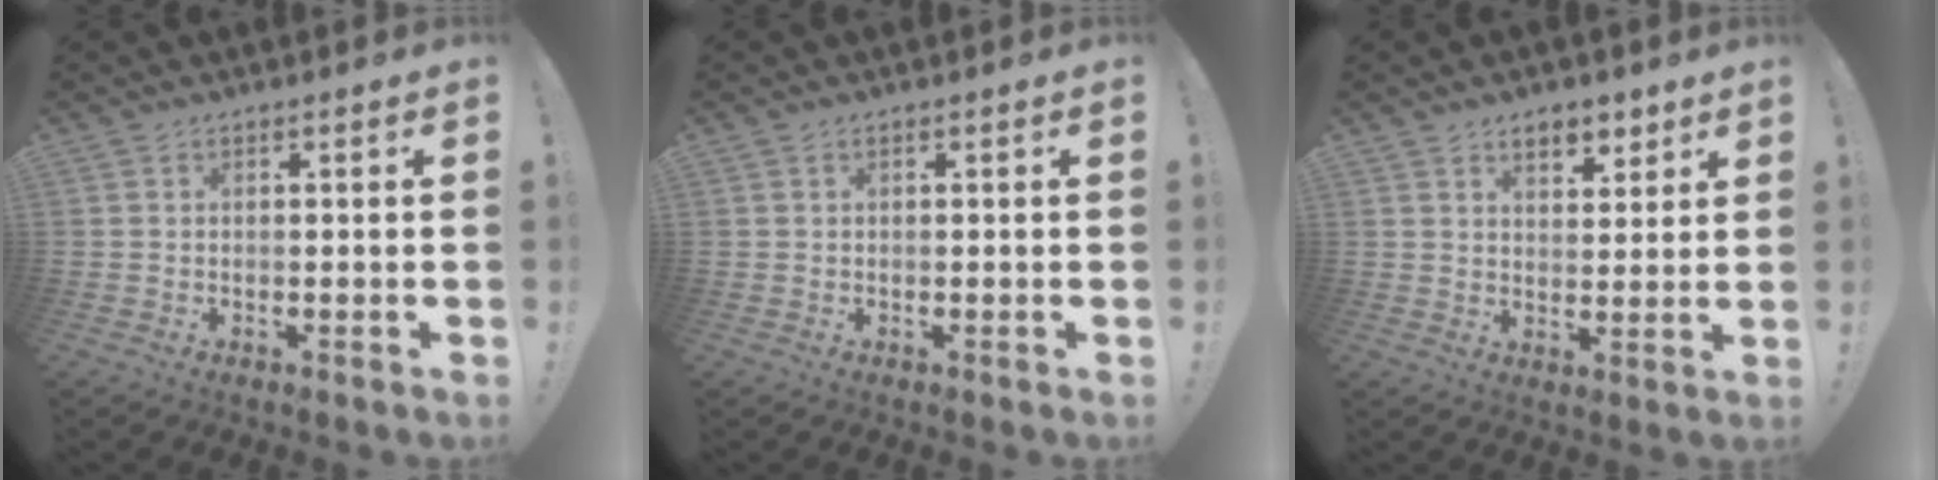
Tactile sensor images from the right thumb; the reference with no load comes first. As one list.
[{"total": 0.0}, {"total": 6.5, "force": [4.7, 3.5, 2.9], "torque": [-0.032, -0.026, 0.083]}]